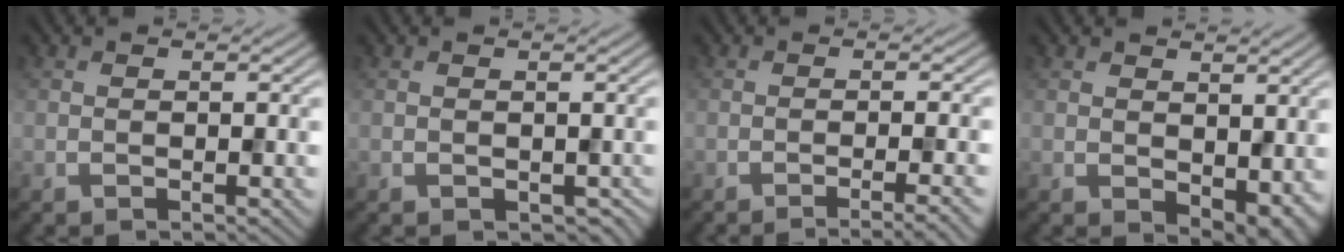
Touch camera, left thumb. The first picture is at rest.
{"total": 1.0, "force": [-0.1, 0.9, 0.5], "torque": [-0.016, -0.009, 0.001]}
{"total": 4.0, "force": [-2.0, 0.7, 3.3], "torque": [-0.042, 0.007, -0.041]}
{"total": 4.6, "force": [0.8, 3.0, 3.4], "torque": [-0.057, -0.018, 0.021]}